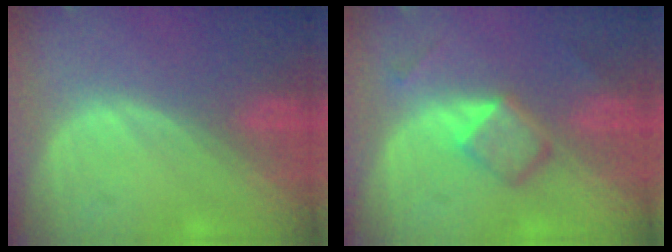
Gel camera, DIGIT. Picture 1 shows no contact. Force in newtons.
{"total": 4.6, "press": 4.5, "slide": 1.1}